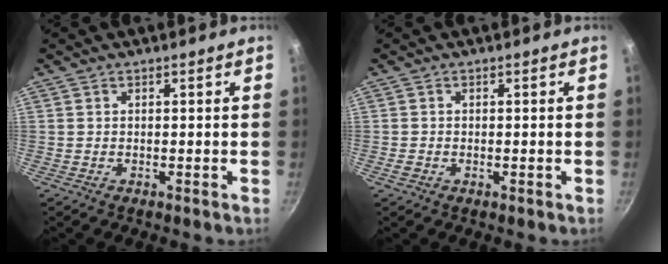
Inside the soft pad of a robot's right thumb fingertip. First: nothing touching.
{"total": 1.2, "force": [-0.4, 0.8, 0.7], "torque": [-0.013, 0.003, -0.010]}